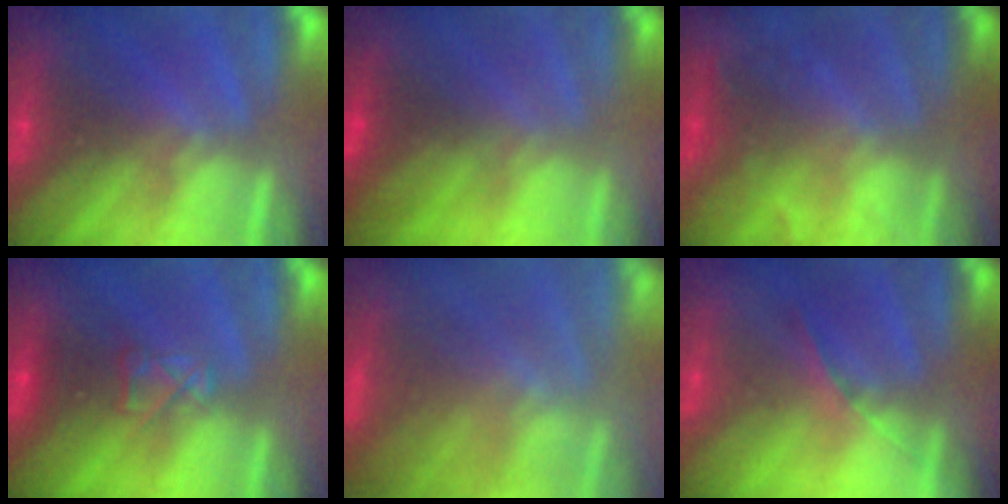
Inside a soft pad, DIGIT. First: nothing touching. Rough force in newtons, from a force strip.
{"total": 2.9}
{"total": 2.2}
{"total": 2.9}
{"total": 2.8}
{"total": 1.2}